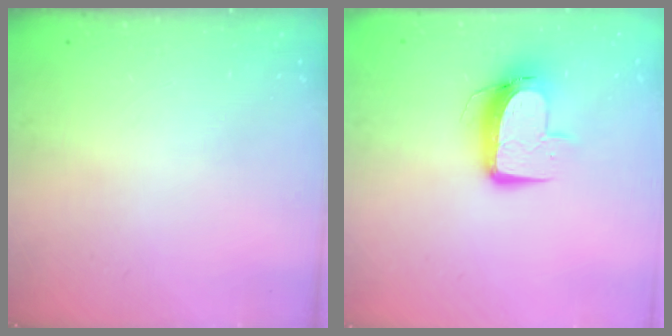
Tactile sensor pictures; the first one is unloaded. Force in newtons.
{"total": 10.4, "press": 10.4, "slide": 1.1}